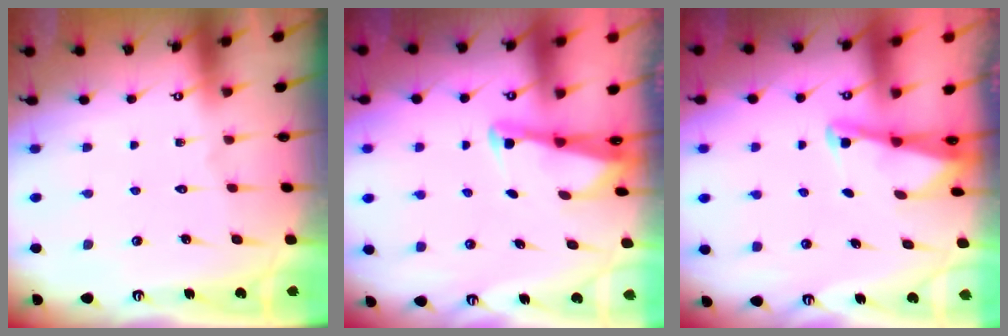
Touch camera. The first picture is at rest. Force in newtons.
{"total": 2.6, "press": 2.6, "slide": 0.2}
{"total": 2.3, "press": 2.2, "slide": 0.3}